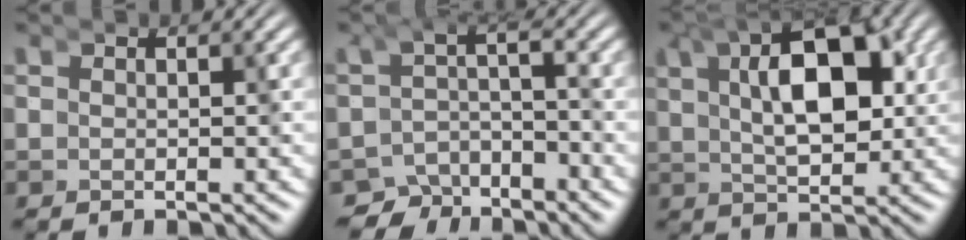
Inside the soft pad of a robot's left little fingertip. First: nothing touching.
{"total": 4.8, "force": [-4.2, 2.2, 0.9], "torque": [-0.005, -0.022, -0.073]}
{"total": 6.9, "force": [1.4, 3.1, 6.0], "torque": [-0.091, -0.004, 0.020]}